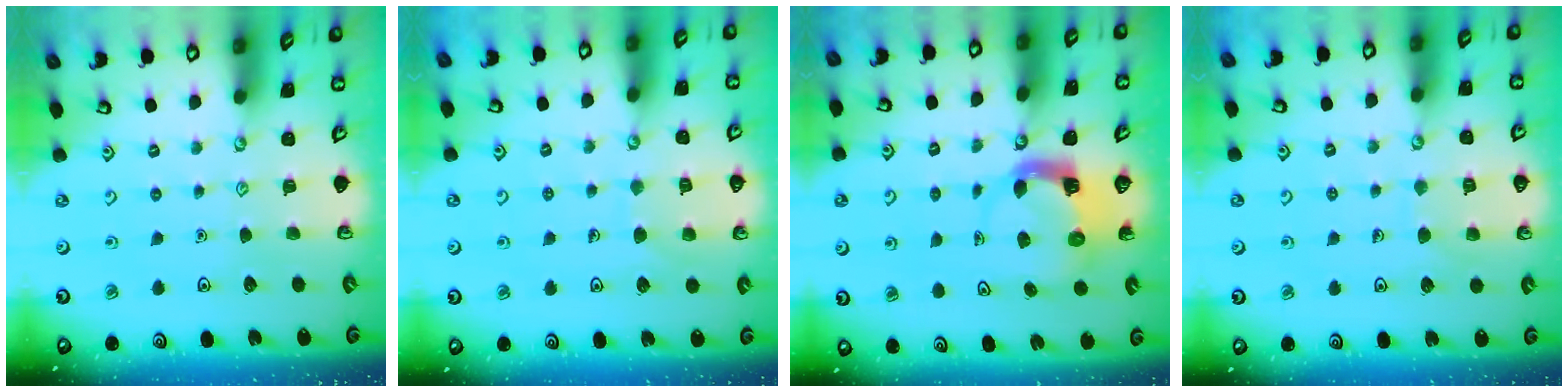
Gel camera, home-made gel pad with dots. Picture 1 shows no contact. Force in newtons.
{"total": 6.0, "press": 6.0, "slide": 0.5}
{"total": 4.0, "press": 4.0, "slide": 0.4}
{"total": 6.4, "press": 6.4, "slide": 0.4}